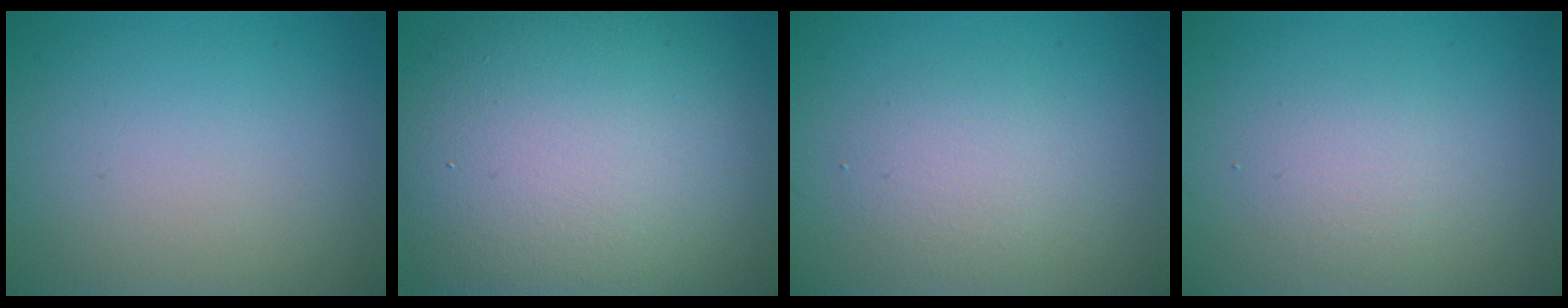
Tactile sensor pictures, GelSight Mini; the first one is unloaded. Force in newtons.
{"total": 14.9, "press": 14.9, "slide": 0.8}
{"total": 2.6, "press": 2.6, "slide": 0.2}
{"total": 1.9, "press": 1.9, "slide": 0.1}